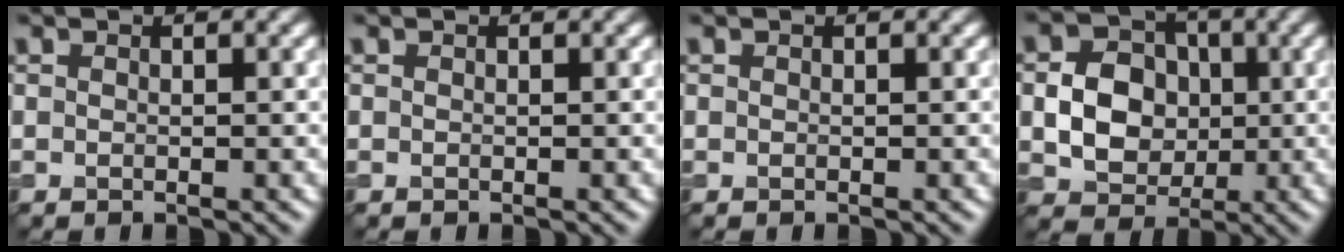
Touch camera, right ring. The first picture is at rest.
{"total": 0.0}
{"total": 0.0}
{"total": 5.1, "force": [-0.3, 4.2, 2.9], "torque": [-0.047, -0.001, -0.009]}